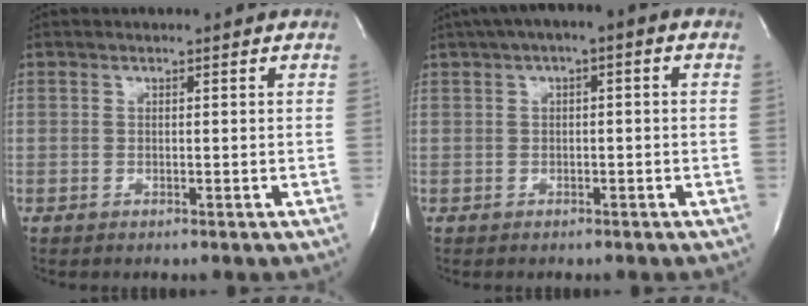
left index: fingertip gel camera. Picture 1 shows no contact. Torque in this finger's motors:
{"motor_torque": [0.38, -0.48, 0.91, 0.17]}